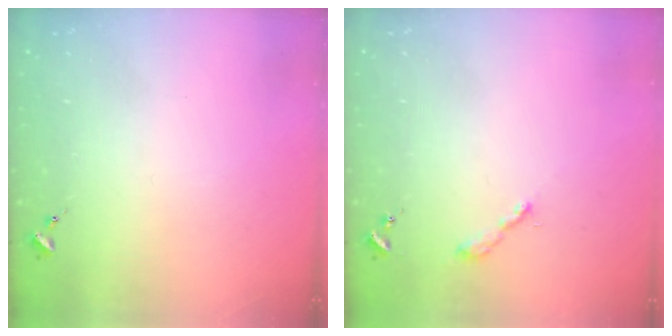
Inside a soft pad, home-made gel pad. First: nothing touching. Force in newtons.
{"total": 2.2, "press": 2.2, "slide": 0.2}